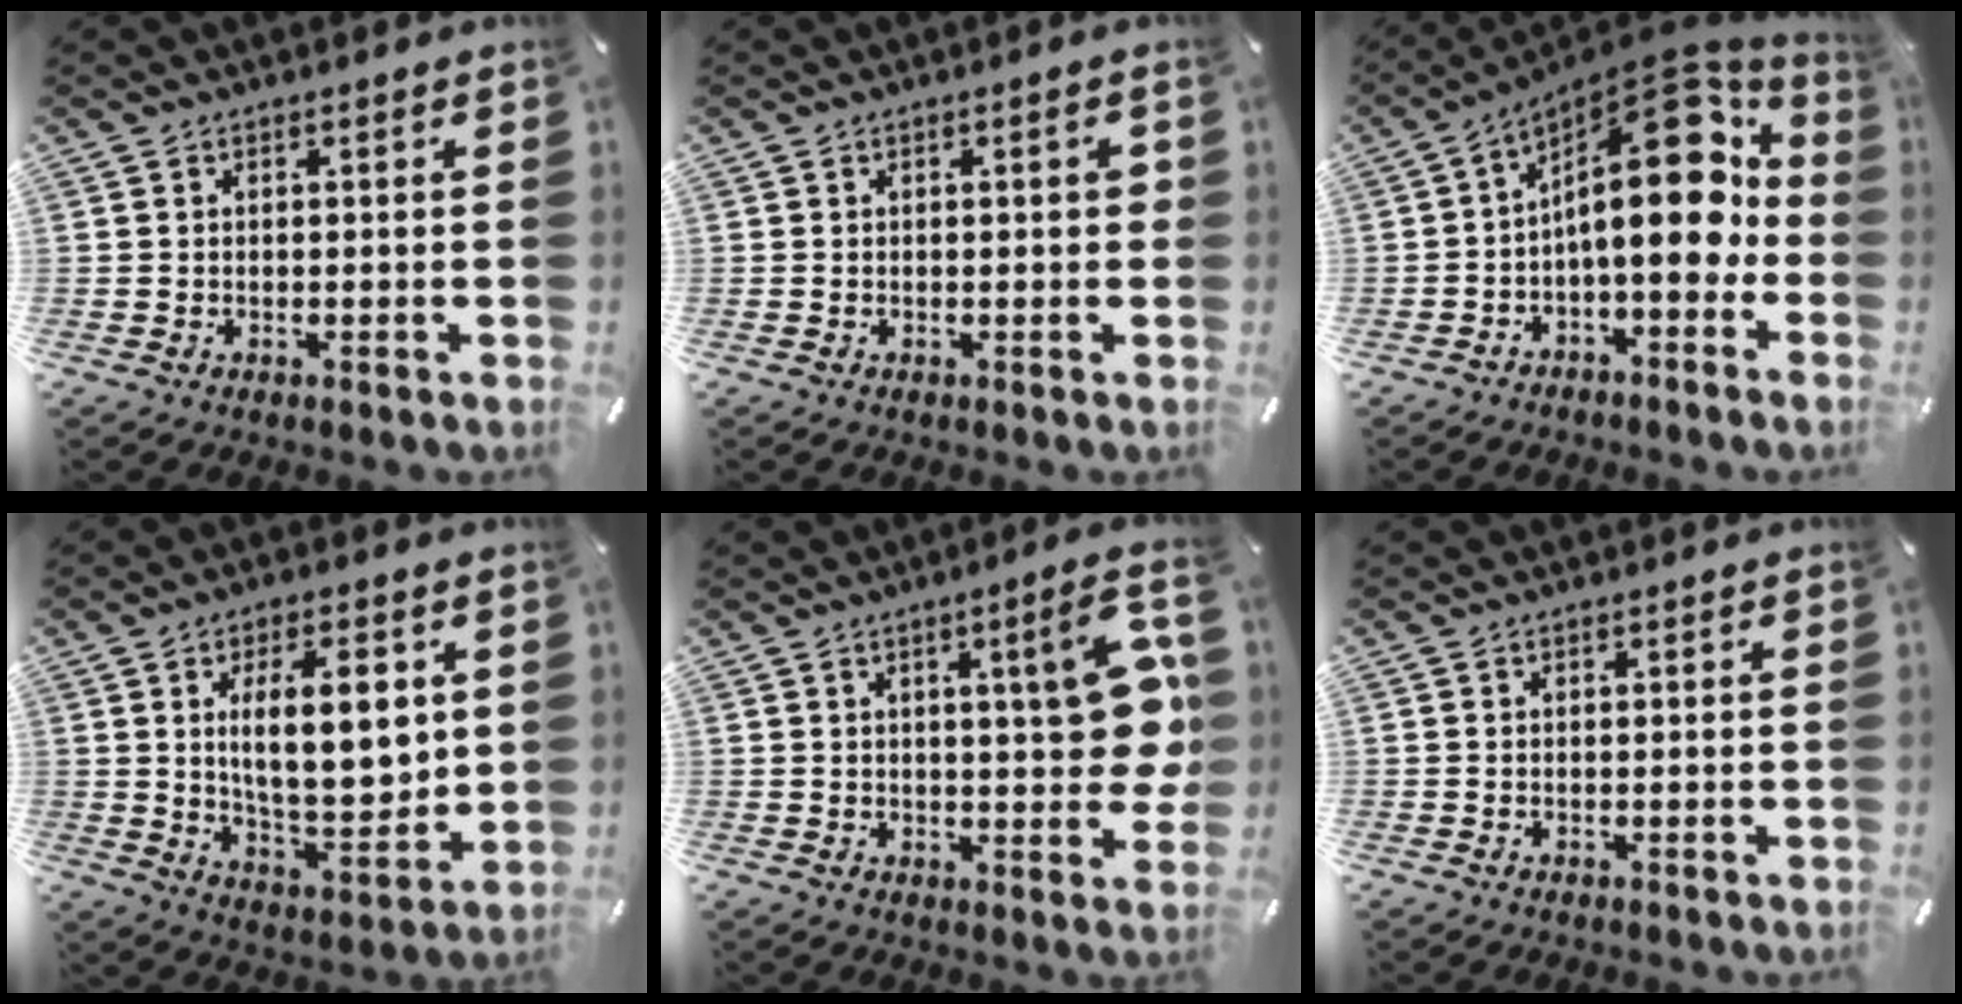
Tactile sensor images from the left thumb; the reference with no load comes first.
{"total": 2.1, "force": [0.2, 0.8, 2.0], "torque": [-0.021, -0.001, -0.002]}
{"total": 19.5, "force": [3.6, 9.4, 16.7], "torque": [-0.247, -0.048, 0.056]}
{"total": 14.2, "force": [3.8, 6.4, 12.1], "torque": [-0.188, -0.014, 0.058]}
{"total": 14.5, "force": [2.7, 4.2, 13.6], "torque": [-0.164, -0.015, 0.036]}
{"total": 0.0}